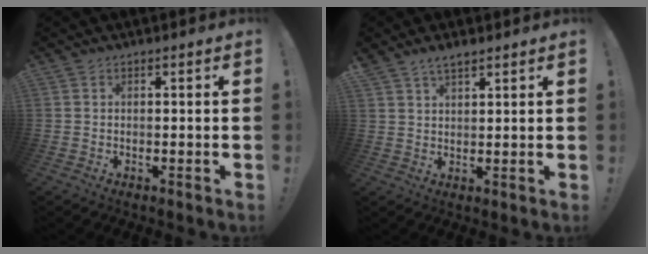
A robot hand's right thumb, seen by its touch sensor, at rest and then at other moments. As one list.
[{"total": 3.5, "force": [2.9, 1.2, 1.6], "torque": [-0.021, -0.019, 0.052]}]